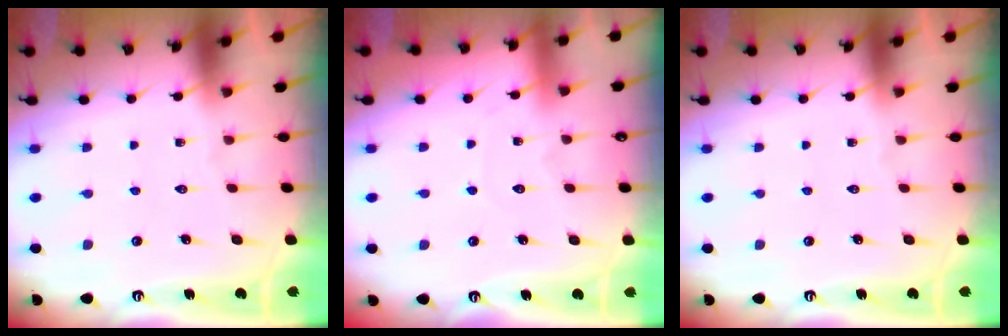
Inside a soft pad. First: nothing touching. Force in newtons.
{"total": 2.7, "press": 2.7, "slide": 0.4}
{"total": 0.0}